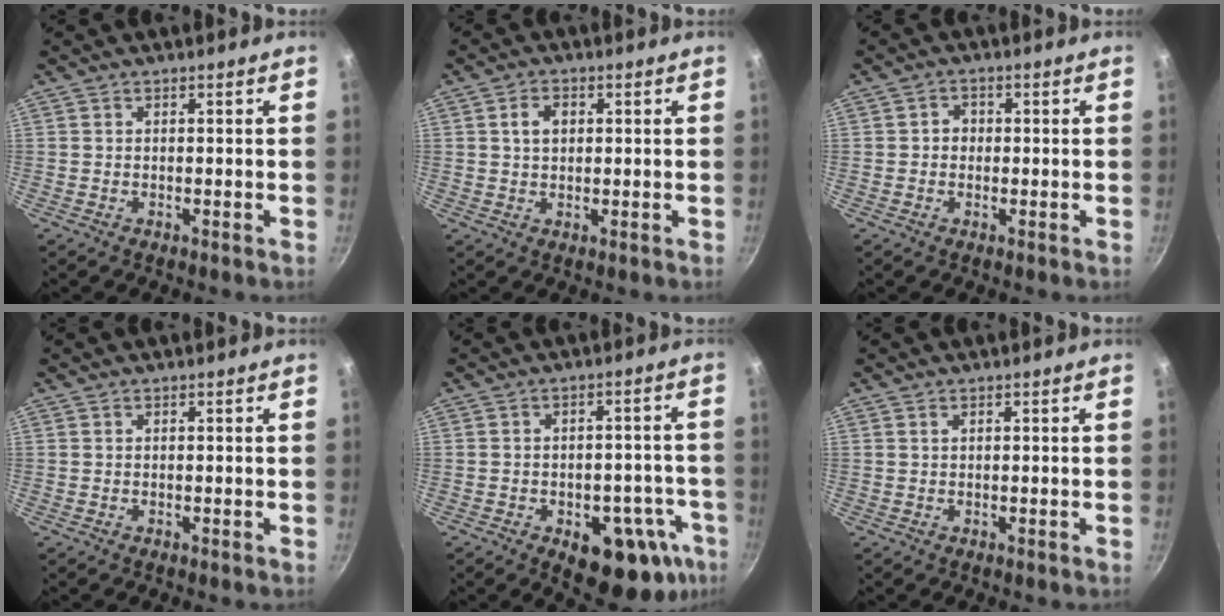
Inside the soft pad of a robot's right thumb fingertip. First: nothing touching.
{"total": 3.7, "force": [0.9, 2.6, 2.5], "torque": [-0.030, 0.004, 0.014]}
{"total": 2.4, "force": [0.0, 2.2, 1.1], "torque": [-0.005, 0.006, -0.004]}
{"total": 0.0}
{"total": 16.1, "force": [-7.0, 8.9, 11.4], "torque": [-0.083, 0.022, -0.084]}
{"total": 0.5, "force": [0.3, 0.3, 0.3], "torque": [-0.005, 0.001, 0.006]}